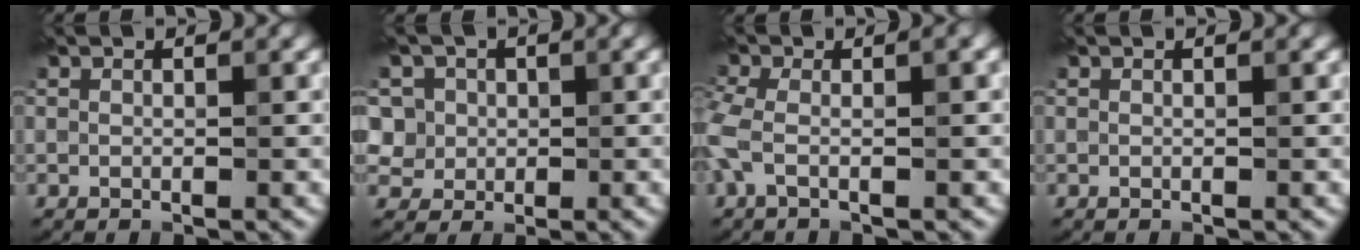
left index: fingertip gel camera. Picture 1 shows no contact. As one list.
[{"total": 6.8, "force": [2.7, 5.7, 2.4], "torque": [-0.055, 0.026, 0.023]}, {"total": 4.0, "force": [-0.3, 1.5, 3.7], "torque": [-0.090, 0.003, -0.015]}, {"total": 0.0}]